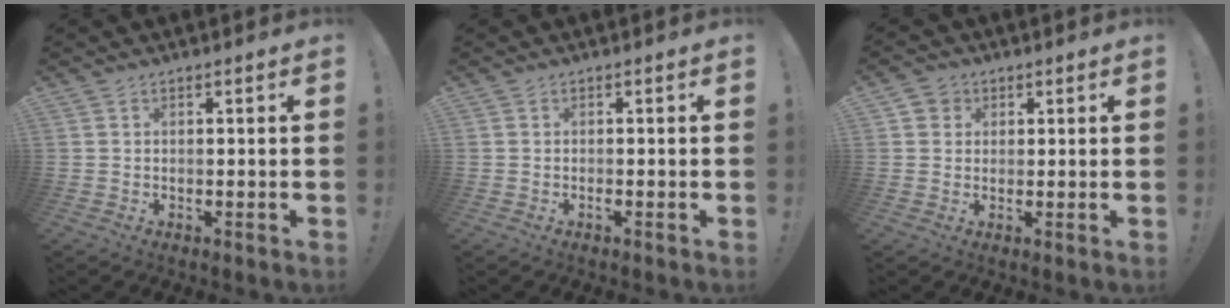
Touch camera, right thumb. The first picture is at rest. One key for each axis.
{"total": 0.8, "fx": -0.7, "fy": -0.1, "fz": 0.5, "tx": -0.009, "ty": -0.001, "tz": -0.012}
{"total": 3.6, "fx": 1.1, "fy": 3.3, "fz": 0.7, "tx": -0.007, "ty": 0.000, "tz": 0.021}